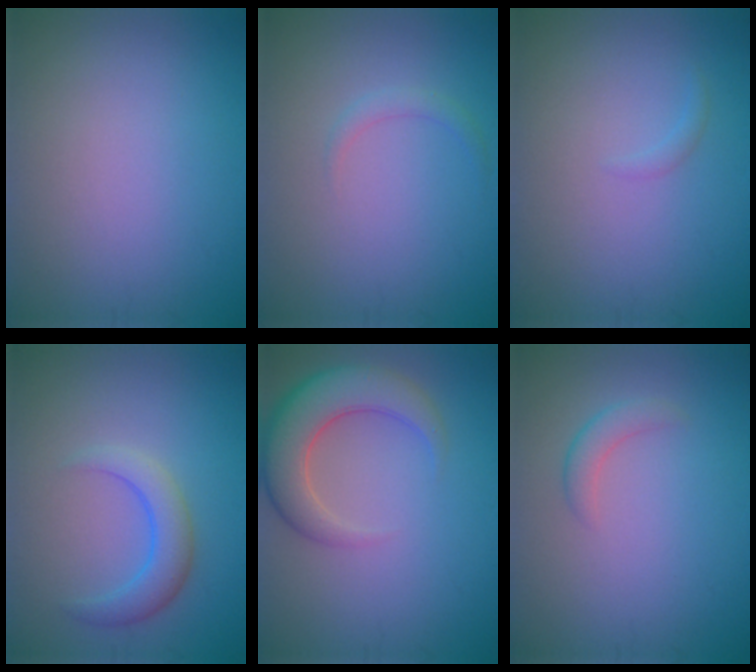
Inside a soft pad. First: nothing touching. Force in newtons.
{"total": 1.1, "press": 1.1, "slide": 0.0}
{"total": 0.6, "press": 0.6, "slide": 0.1}
{"total": 3.0, "press": 2.9, "slide": 0.2}
{"total": 6.0, "press": 6.0, "slide": 0.5}
{"total": 1.5, "press": 1.5, "slide": 0.1}